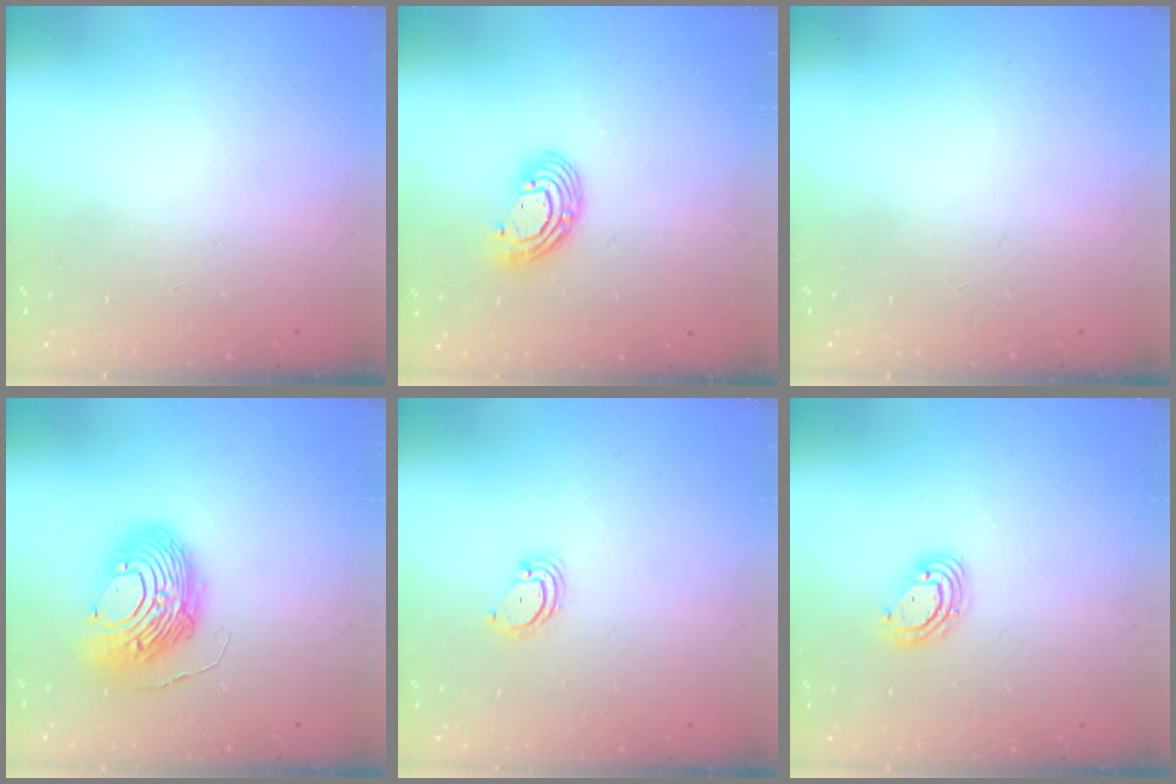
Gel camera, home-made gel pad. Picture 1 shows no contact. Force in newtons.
{"total": 9.0, "press": 9.0, "slide": 0.7}
{"total": 0.0}
{"total": 13.8, "press": 13.7, "slide": 1.3}
{"total": 2.8, "press": 2.8, "slide": 0.3}
{"total": 5.7, "press": 5.6, "slide": 0.8}